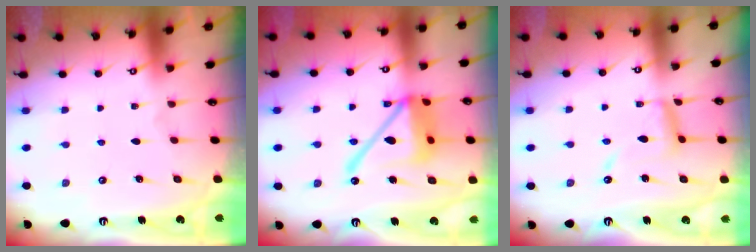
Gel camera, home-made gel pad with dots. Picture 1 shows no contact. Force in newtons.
{"total": 18.2, "press": 18.1, "slide": 1.6}
{"total": 11.9, "press": 11.8, "slide": 1.0}